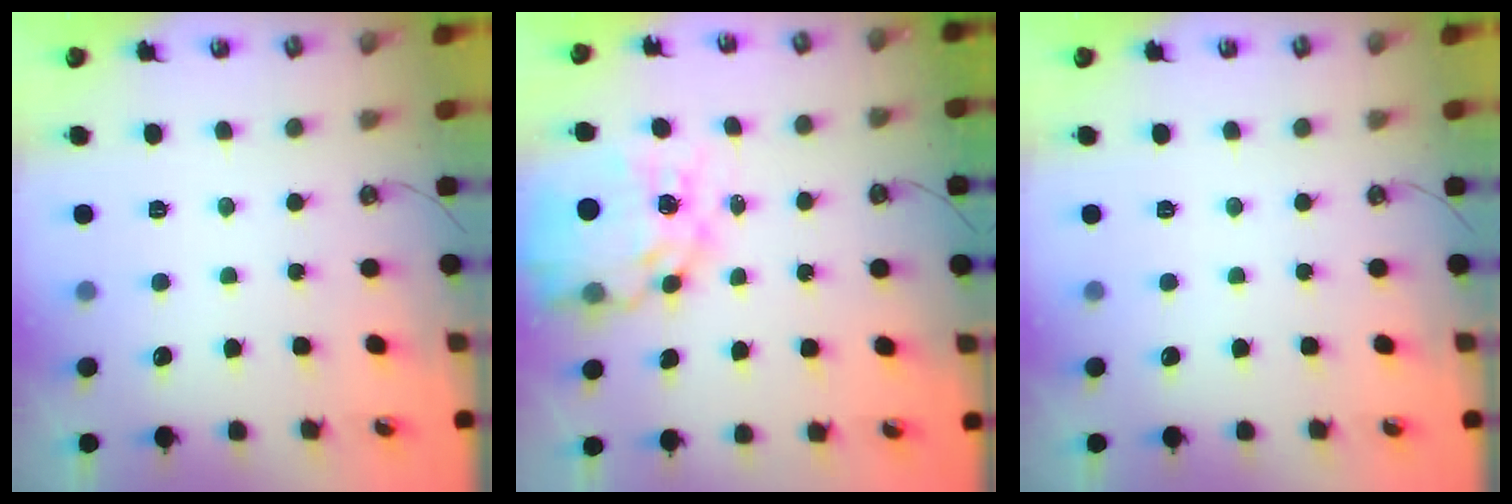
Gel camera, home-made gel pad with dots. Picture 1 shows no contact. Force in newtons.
{"total": 17.0, "press": 16.9, "slide": 1.8}
{"total": 0.0}